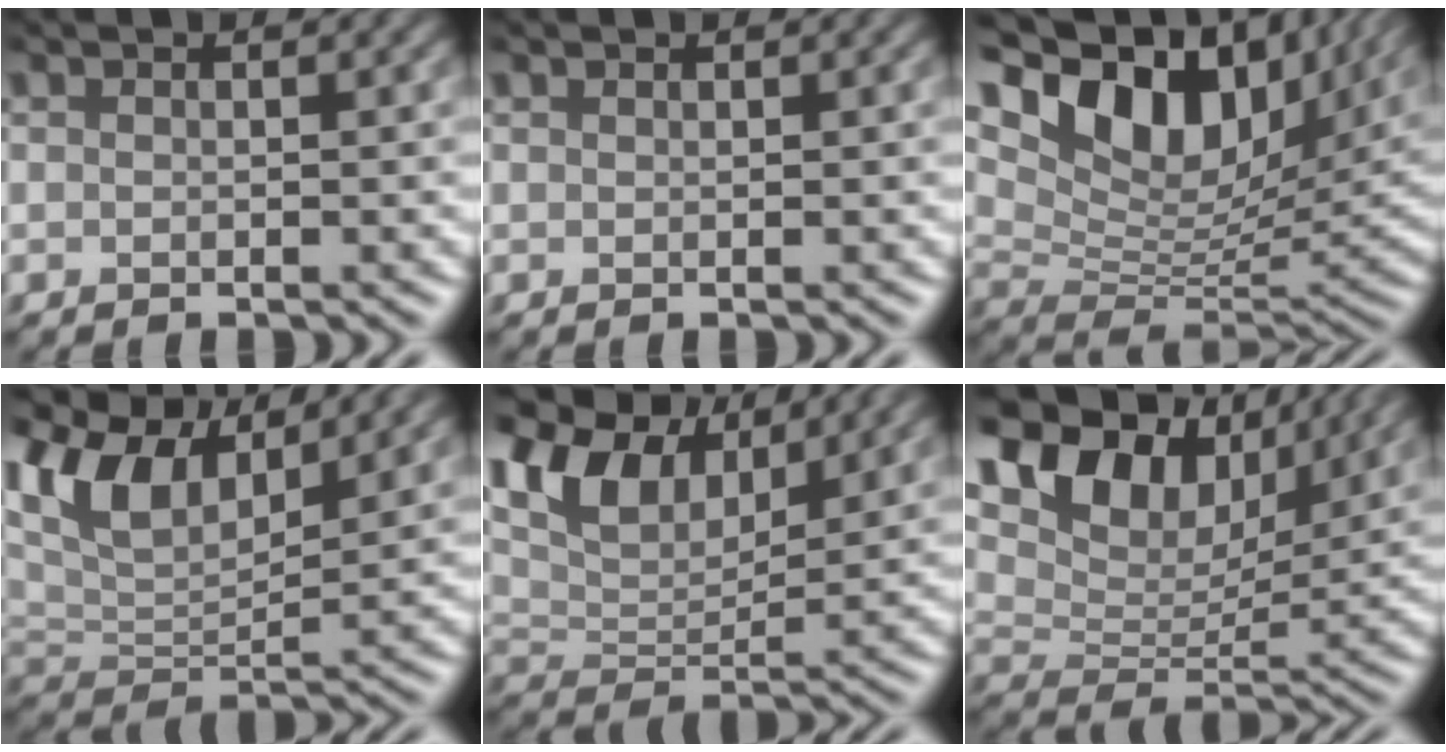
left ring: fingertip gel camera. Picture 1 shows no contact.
{"total": 0.0}
{"total": 15.1, "force": [7.5, 8.2, 10.2], "torque": [-0.189, 0.026, 0.134]}
{"total": 8.8, "force": [5.3, 4.2, 5.6], "torque": [-0.124, 0.017, 0.101]}
{"total": 9.8, "force": [5.8, 5.1, 6.1], "torque": [-0.129, 0.019, 0.100]}
{"total": 12.9, "force": [6.9, 7.7, 7.6], "torque": [-0.143, 0.028, 0.104]}